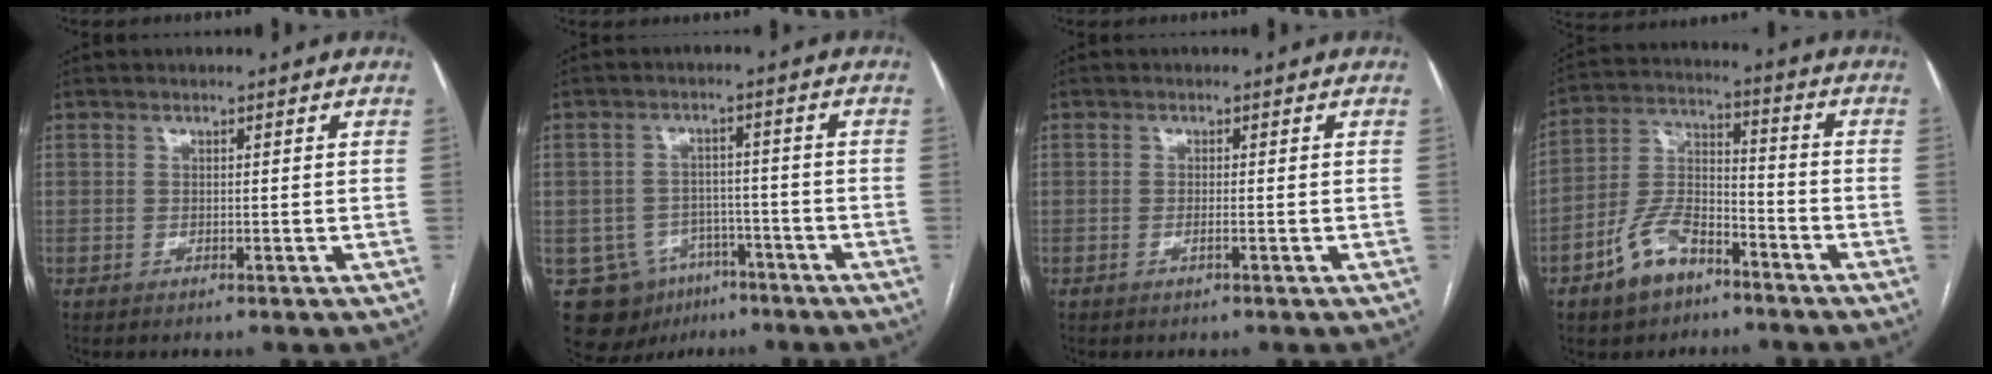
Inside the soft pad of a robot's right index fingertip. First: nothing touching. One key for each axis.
{"total": 10.4, "fx": -5.5, "fy": 8.3, "fz": 3.1, "tx": -0.054, "ty": 0.017, "tz": -0.071}
{"total": 0.9, "fx": -0.4, "fy": 0.0, "fz": 0.8, "tx": -0.018, "ty": 0.000, "tz": -0.005}
{"total": 10.4, "fx": -6.4, "fy": 5.7, "fz": 5.9, "tx": -0.128, "ty": 0.017, "tz": -0.114}